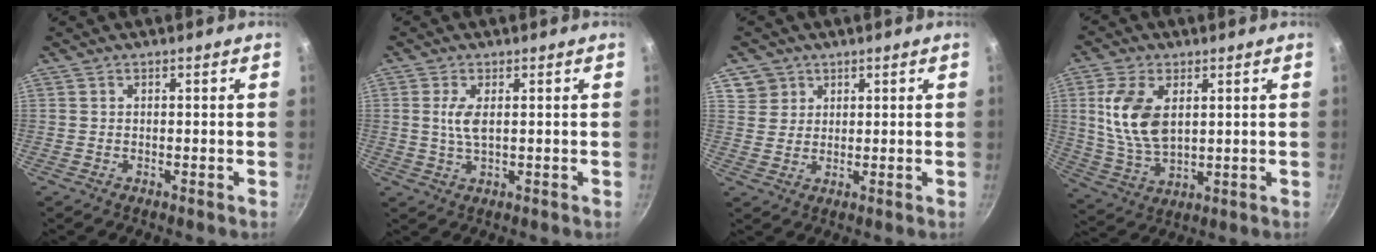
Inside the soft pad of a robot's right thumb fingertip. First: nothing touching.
{"total": 3.9, "force": [0.7, 1.5, 3.6], "torque": [-0.077, -0.002, 0.015]}
{"total": 4.6, "force": [2.5, 3.9, 0.4], "torque": [0.024, 0.004, 0.046]}
{"total": 11.9, "force": [2.8, 6.8, 9.3], "torque": [-0.178, -0.019, 0.062]}